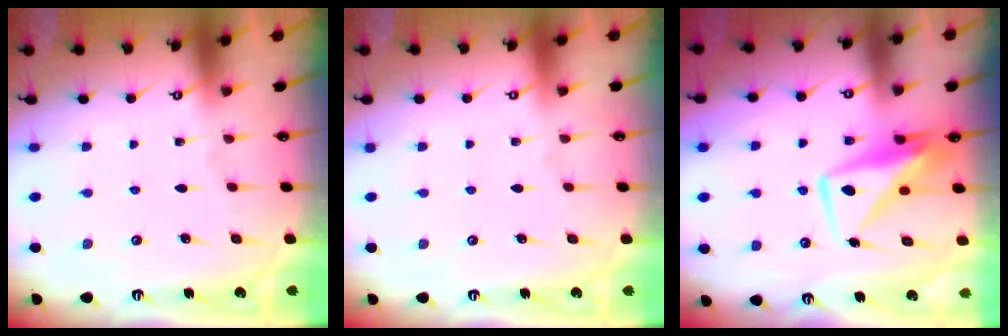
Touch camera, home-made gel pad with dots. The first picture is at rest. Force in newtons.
{"total": 4.0, "press": 4.0, "slide": 0.1}
{"total": 9.3, "press": 9.3, "slide": 0.9}